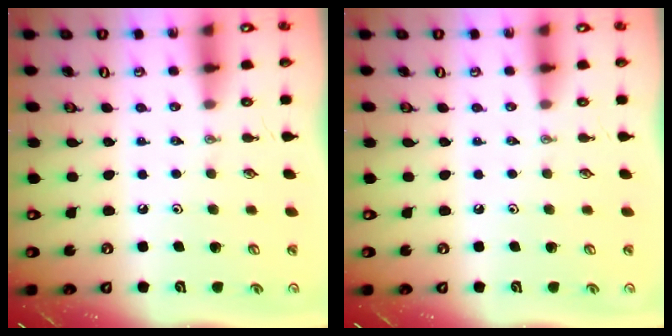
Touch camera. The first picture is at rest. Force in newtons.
{"total": 0.0}